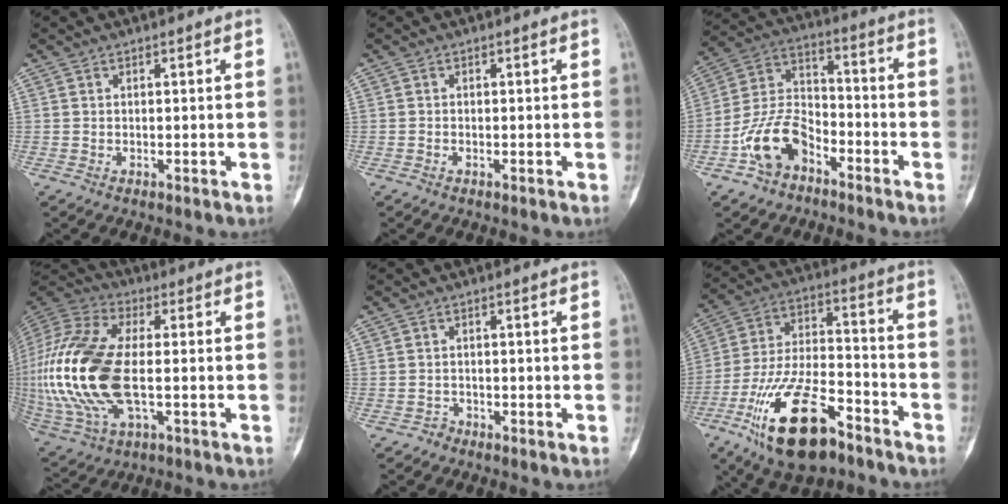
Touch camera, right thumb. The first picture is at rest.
{"total": 0.0}
{"total": 12.3, "force": [-6.3, 7.7, 7.2], "torque": [-0.129, 0.056, -0.126]}
{"total": 25.2, "force": [-1.9, 12.3, 21.9], "torque": [-0.510, -0.001, -0.026]}
{"total": 1.2, "force": [-0.9, 0.7, -0.2], "torque": [0.008, 0.004, -0.023]}
{"total": 20.5, "force": [-11.8, 8.5, 14.4], "torque": [-0.279, 0.062, -0.209]}